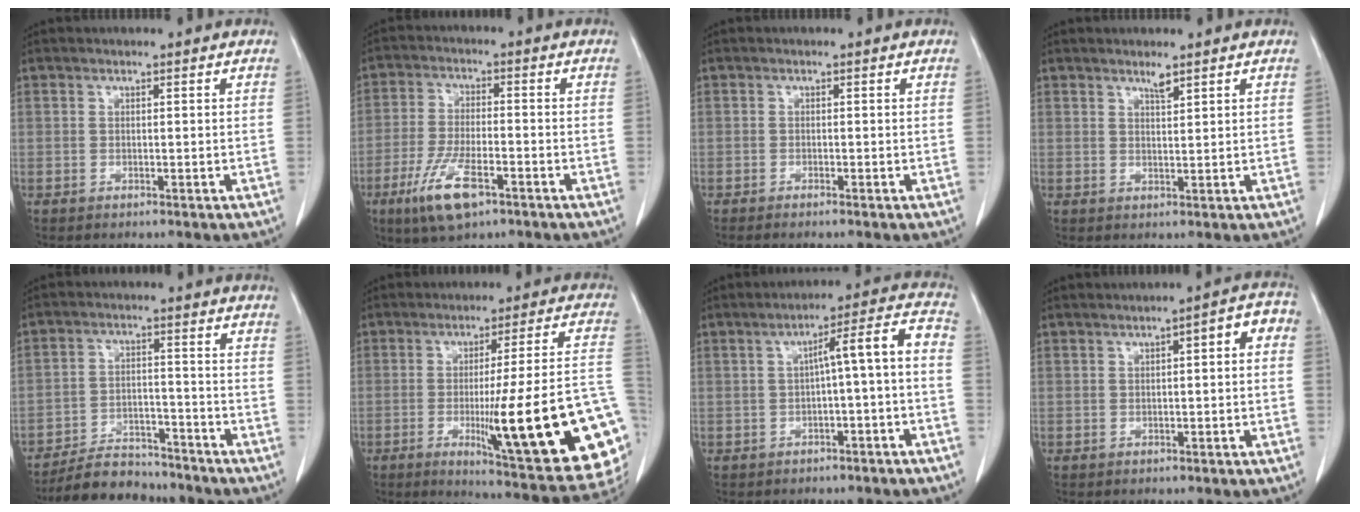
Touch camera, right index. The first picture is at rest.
{"total": 9.3, "force": [-5.1, 2.5, 7.4], "torque": [-0.152, -0.017, -0.089]}
{"total": 1.1, "force": [-1.0, -0.2, 0.5], "torque": [-0.010, 0.000, -0.015]}
{"total": 1.6, "force": [1.3, 0.1, 0.9], "torque": [-0.019, -0.003, 0.026]}
{"total": 9.6, "force": [-8.8, 3.2, 1.6], "torque": [-0.019, 0.010, -0.146]}
{"total": 25.4, "force": [-5.8, 1.5, 24.6], "torque": [-0.237, -0.010, -0.077]}
{"total": 7.8, "force": [-1.6, 0.5, 7.6], "torque": [-0.102, 0.032, -0.023]}
{"total": 4.2, "force": [0.2, 1.3, 4.0], "torque": [-0.048, 0.027, -0.003]}